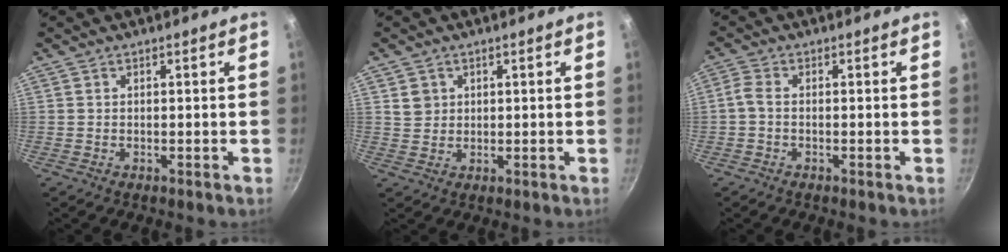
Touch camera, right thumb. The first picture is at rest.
{"total": 3.1, "force": [1.1, 2.7, 0.9], "torque": [0.000, 0.006, 0.022]}
{"total": 2.5, "force": [-0.7, 1.4, 1.9], "torque": [-0.051, 0.009, -0.024]}